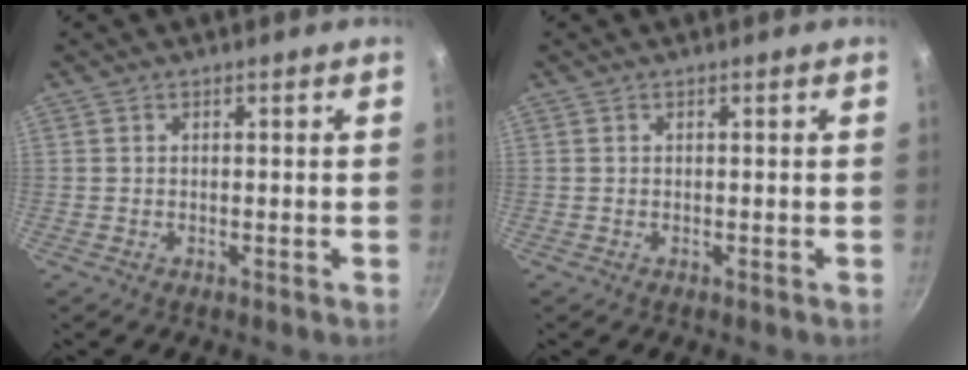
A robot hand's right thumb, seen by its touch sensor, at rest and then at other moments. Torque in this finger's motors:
{"motor_torque": [-0.08, 0.07, -0.05, 0.10, 0.00]}